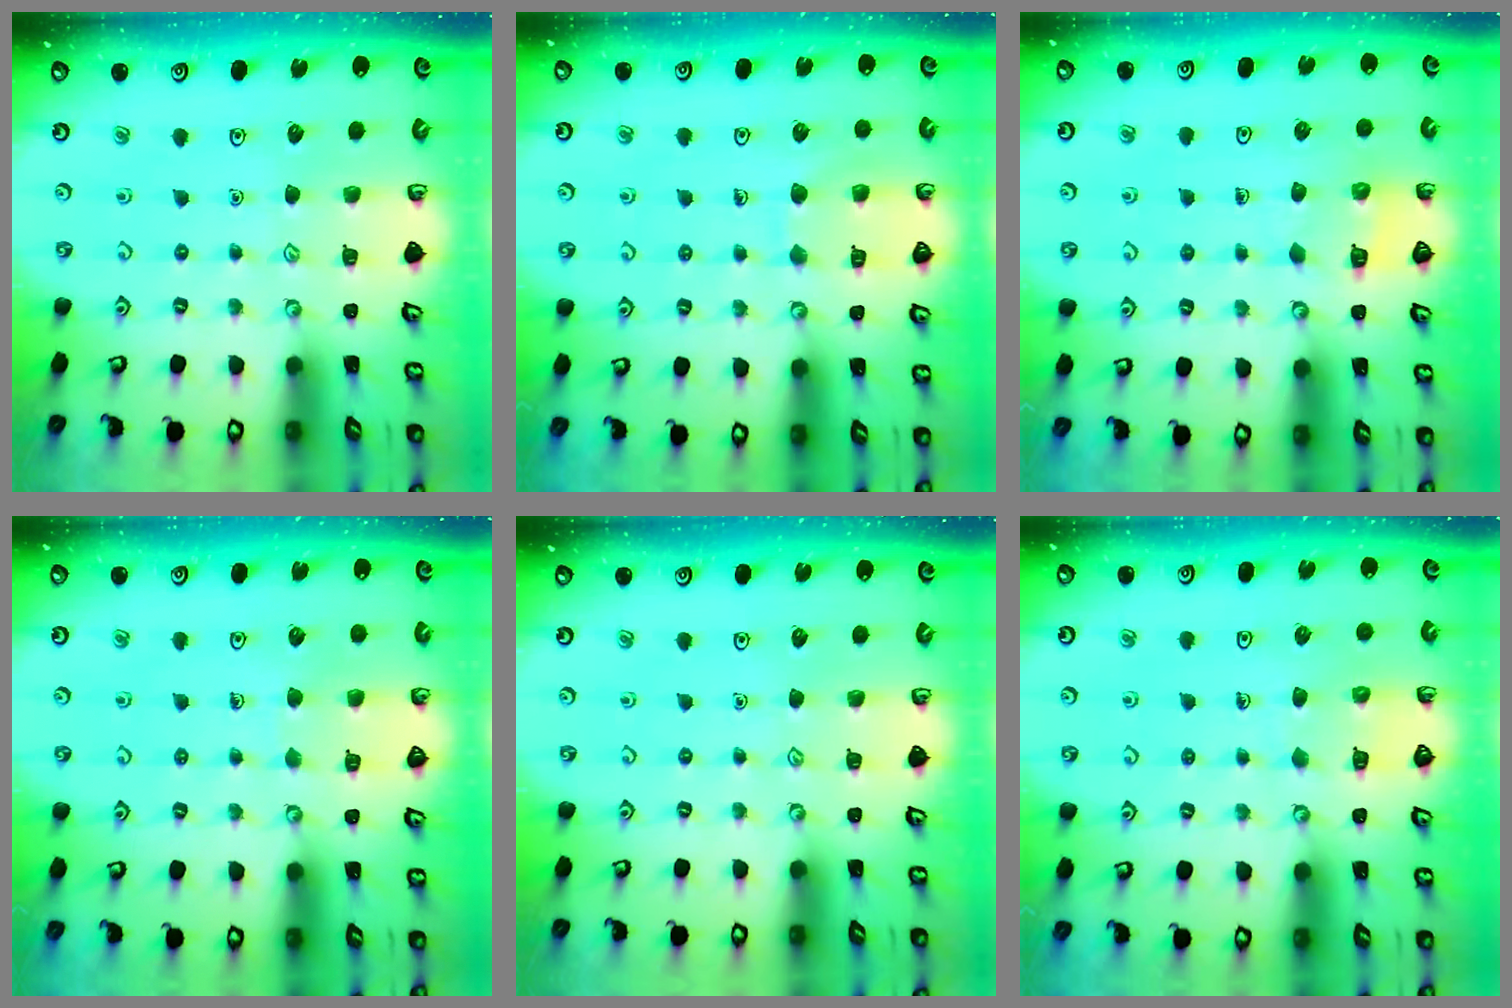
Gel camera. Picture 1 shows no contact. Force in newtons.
{"total": 6.8, "press": 6.8, "slide": 0.6}
{"total": 3.3, "press": 3.3, "slide": 0.2}
{"total": 4.5, "press": 4.5, "slide": 0.4}
{"total": 0.0}
{"total": 4.4, "press": 4.4, "slide": 0.4}